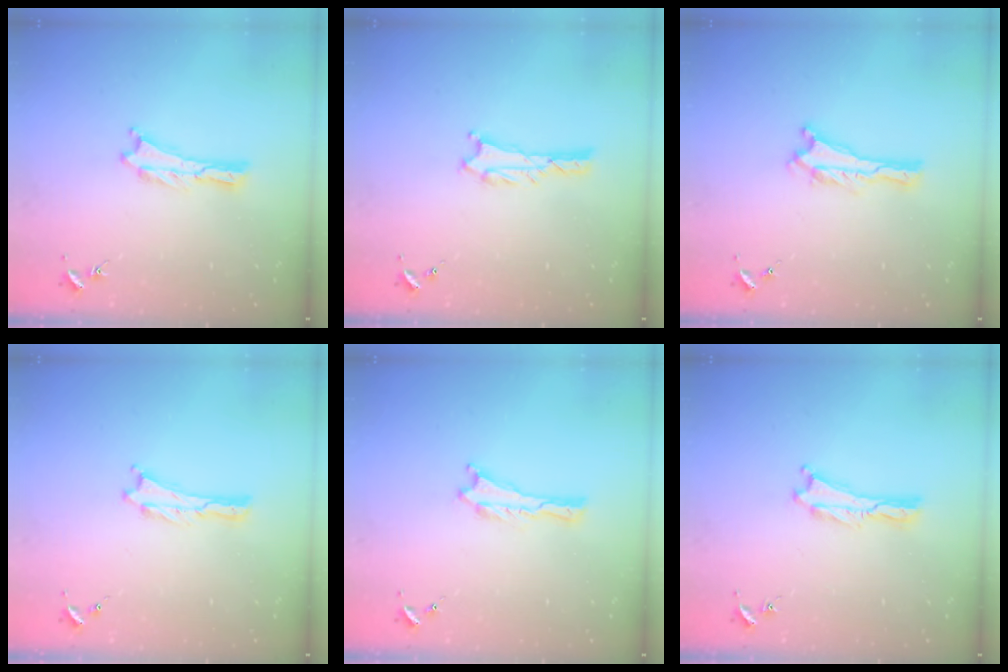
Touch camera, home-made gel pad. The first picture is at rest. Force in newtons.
{"total": 1.3, "press": 1.3, "slide": 0.3}
{"total": 0.0}
{"total": 0.0}
{"total": 0.0}
{"total": 0.0}